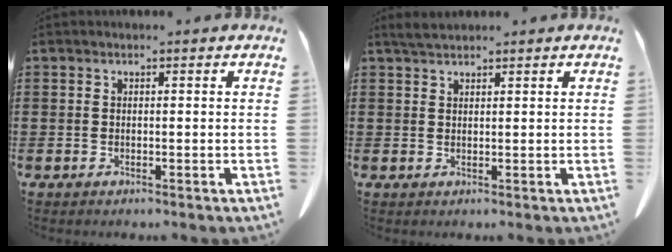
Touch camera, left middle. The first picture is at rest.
{"total": 1.9, "force": [1.7, 0.5, 0.7], "torque": [-0.019, 0.003, 0.033]}